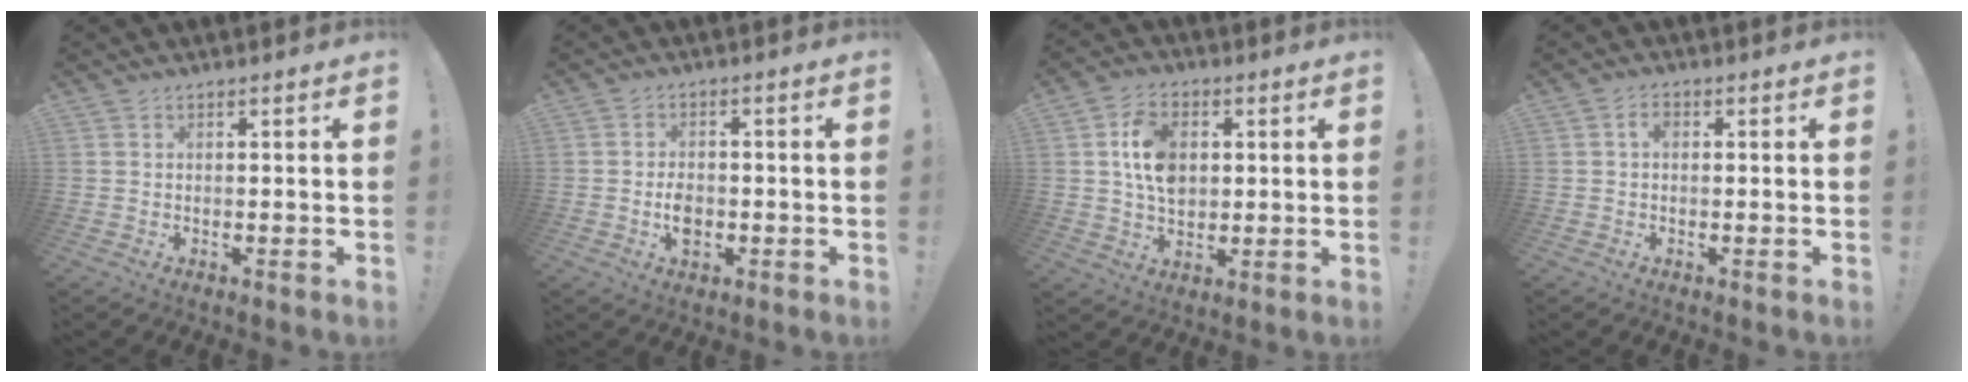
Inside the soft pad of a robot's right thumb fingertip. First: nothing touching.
{"total": 5.1, "force": [-1.9, 3.8, 2.7], "torque": [-0.041, 0.008, -0.032]}
{"total": 11.1, "force": [1.9, 8.2, 7.3], "torque": [-0.122, 0.008, 0.036]}
{"total": 2.1, "force": [0.0, 1.4, 1.5], "torque": [-0.030, 0.007, -0.001]}